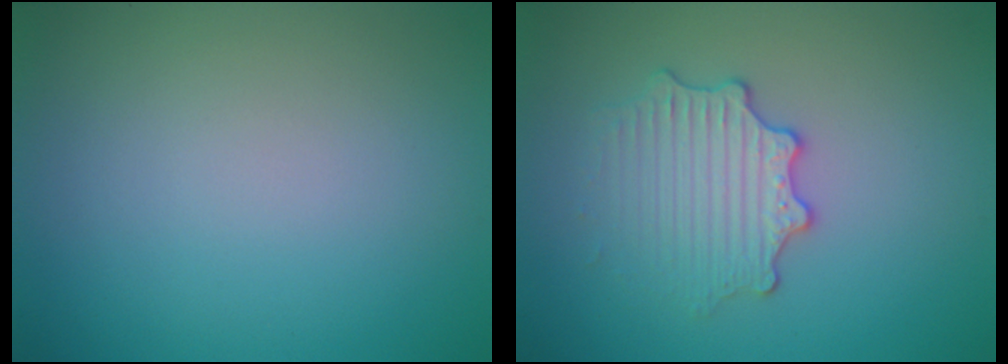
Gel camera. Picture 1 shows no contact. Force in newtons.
{"total": 2.9, "press": 2.8, "slide": 0.9}